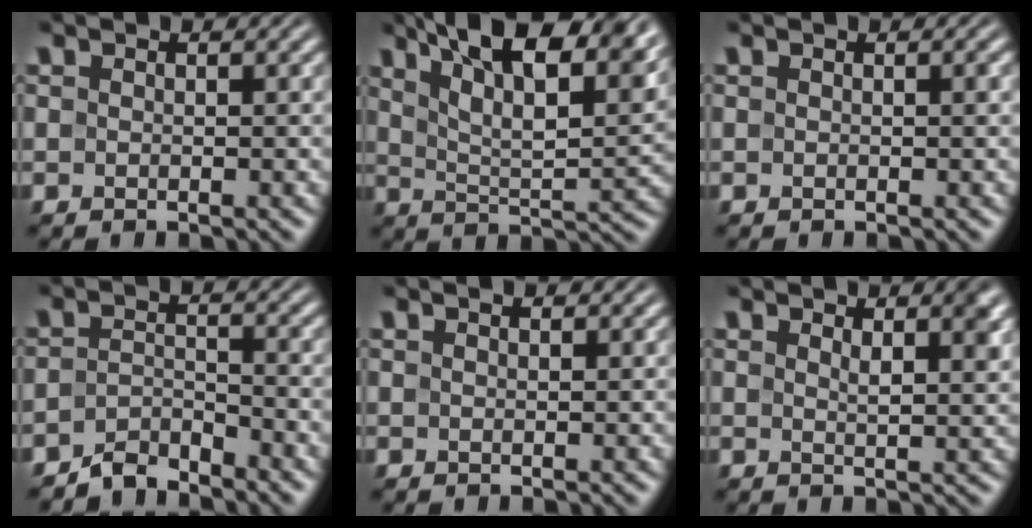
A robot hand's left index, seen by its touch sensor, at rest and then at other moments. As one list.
[{"total": 13.8, "force": [8.8, 4.9, 9.5], "torque": [-0.143, 0.024, 0.111]}, {"total": 0.6, "force": [0.1, 0.0, 0.6], "torque": [-0.008, 0.003, 0.001]}, {"total": 2.7, "force": [-2.6, 0.6, 0.7], "torque": [-0.011, 0.006, -0.055]}, {"total": 1.2, "force": [0.9, 0.3, 0.7], "torque": [-0.009, -0.002, 0.006]}, {"total": 3.2, "force": [1.7, 0.9, 2.5], "torque": [-0.025, 0.001, 0.024]}]